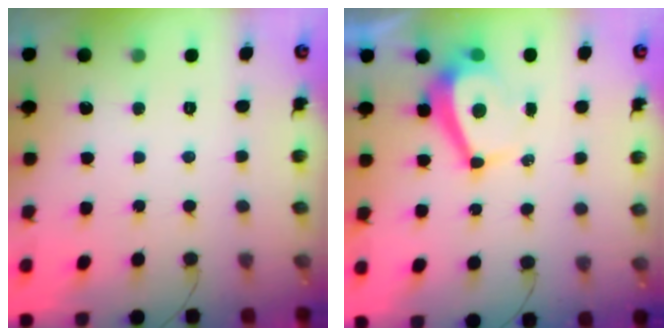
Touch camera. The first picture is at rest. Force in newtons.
{"total": 5.6, "press": 5.6, "slide": 0.2}